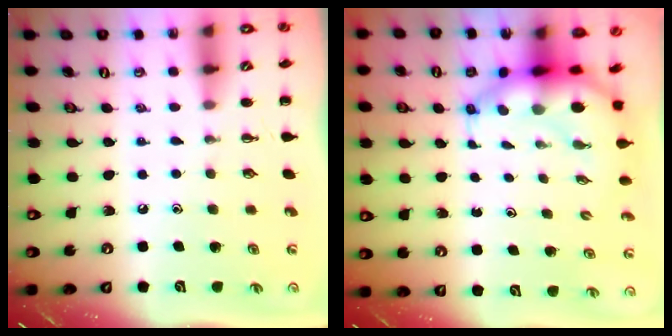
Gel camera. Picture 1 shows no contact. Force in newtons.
{"total": 6.4, "press": 6.1, "slide": 1.9}